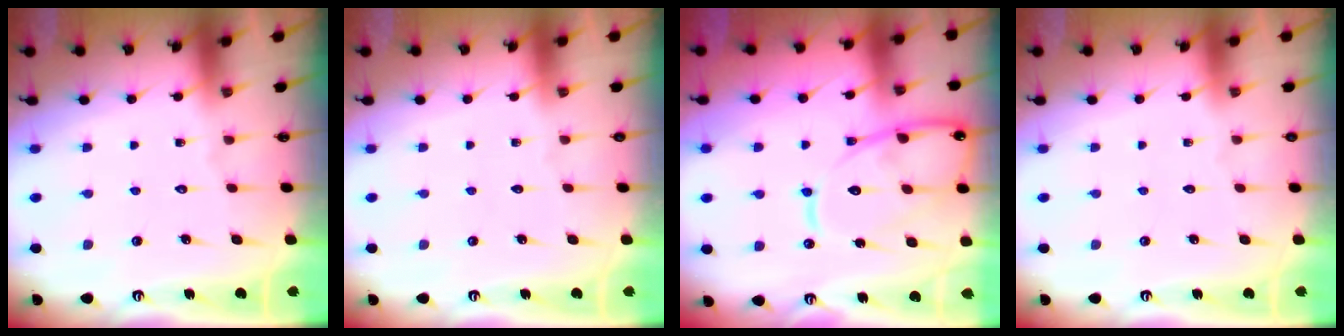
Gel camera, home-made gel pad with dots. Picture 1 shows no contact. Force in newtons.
{"total": 0.0}
{"total": 15.4, "press": 15.3, "slide": 1.5}
{"total": 0.0}